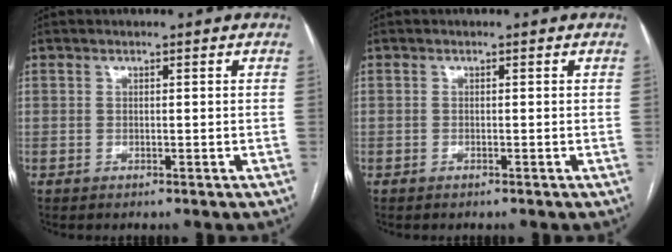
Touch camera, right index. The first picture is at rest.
{"total": 0.0}